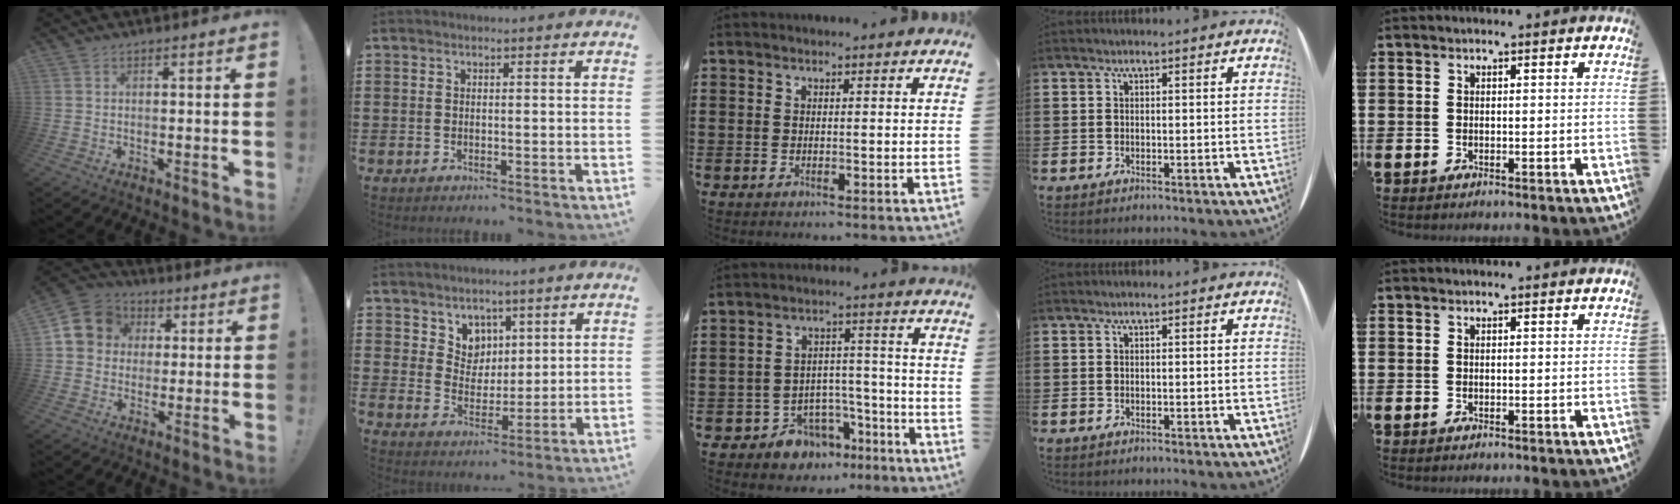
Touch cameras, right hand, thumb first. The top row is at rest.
{"thumb": {"total": 8.2, "force": [0.8, 7.8, 2.3], "torque": [-0.035, 0.011, 0.022]}, "index": {"total": 5.4, "force": [3.5, 4.1, 0.2], "torque": [-0.032, -0.002, 0.066]}, "middle": {"total": 6.7, "force": [-5.5, 3.7, 0.8], "torque": [-0.025, 0.028, -0.106]}}